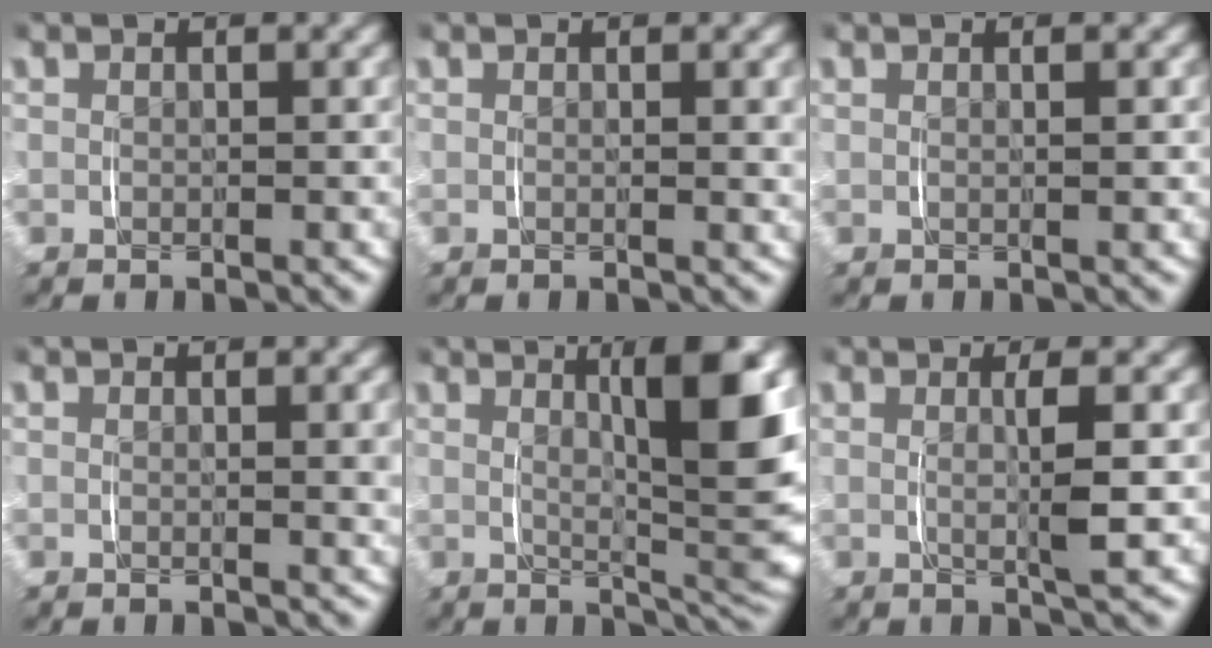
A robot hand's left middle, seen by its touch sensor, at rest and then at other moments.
{"total": 0.7, "force": [0.4, -0.3, 0.5], "torque": [-0.008, -0.003, 0.006]}
{"total": 0.8, "force": [0.4, -0.2, 0.6], "torque": [-0.011, 0.000, 0.007]}
{"total": 1.3, "force": [0.4, -0.2, 1.2], "torque": [-0.015, -0.003, 0.007]}
{"total": 10.2, "force": [2.2, 2.3, 9.7], "torque": [-0.116, 0.005, 0.035]}
{"total": 2.8, "force": [0.4, 0.0, 2.7], "torque": [-0.044, -0.002, 0.008]}